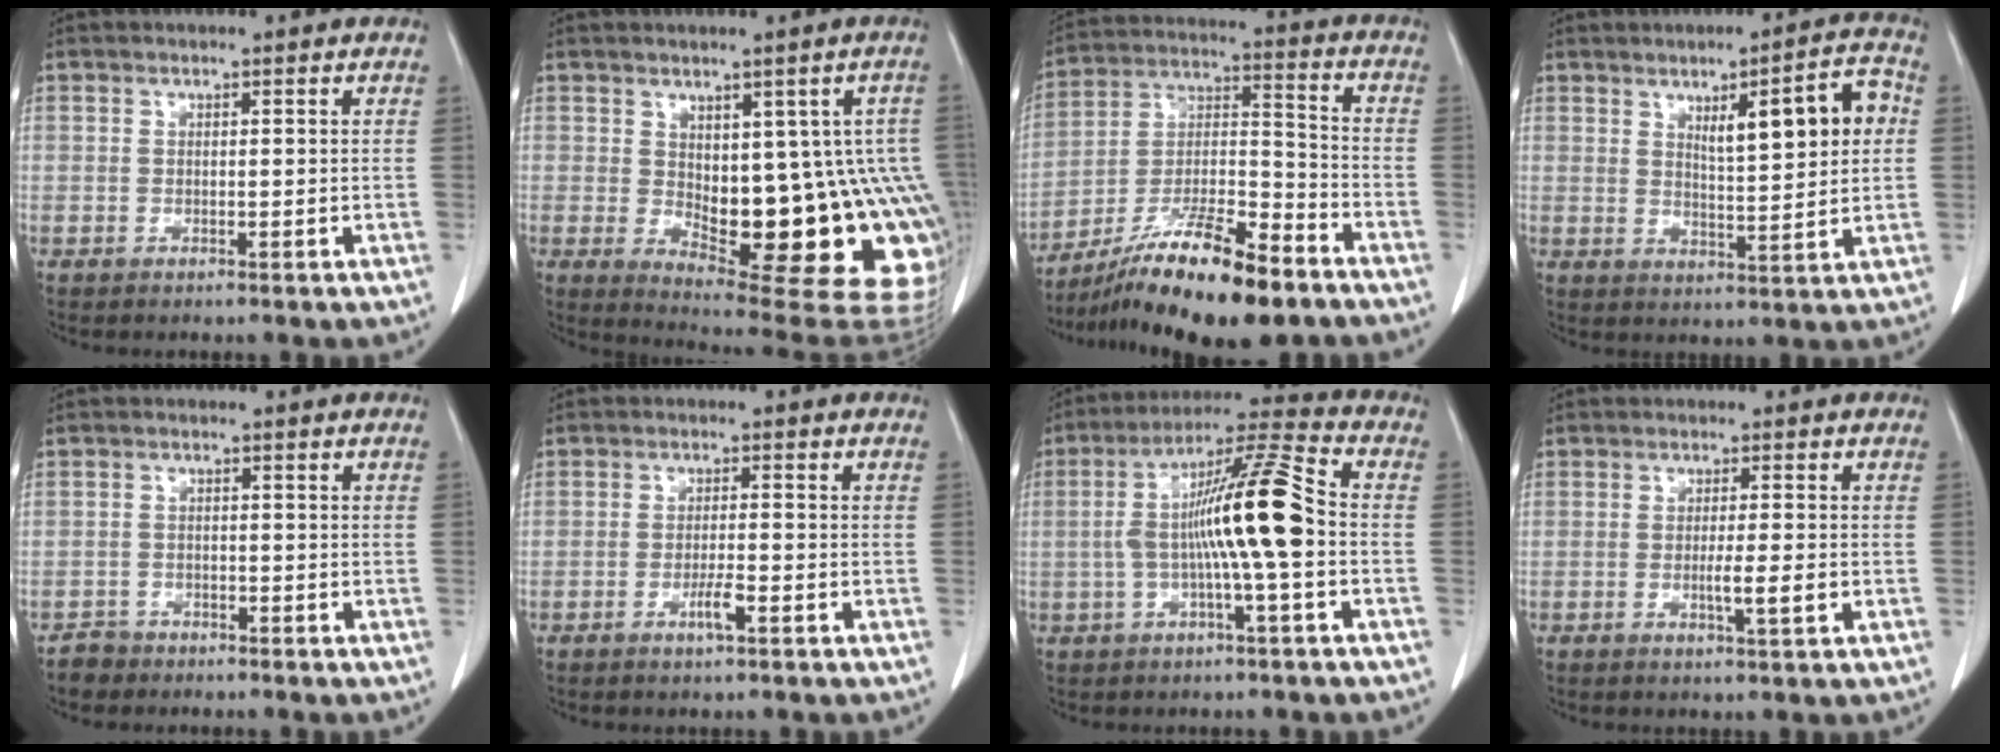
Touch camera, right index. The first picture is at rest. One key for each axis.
{"total": 18.3, "fx": -2.2, "fy": 6.9, "fz": 16.8, "tx": -0.140, "ty": 0.010, "tz": -0.004}
{"total": 18.1, "fx": -12.8, "fy": 2.9, "fz": 12.5, "tx": -0.227, "ty": -0.015, "tz": -0.223}
{"total": 9.5, "fx": 2.5, "fy": 1.4, "fz": 9.0, "tx": -0.132, "ty": 0.011, "tz": 0.040}
{"total": 2.8, "fx": -2.3, "fy": 1.6, "fz": -0.2, "tx": -0.002, "ty": 0.006, "tz": -0.039}
{"total": 3.0, "fx": -1.5, "fy": 0.2, "fz": 2.5, "tx": -0.047, "ty": -0.002, "tz": -0.028}
{"total": 12.8, "fx": -1.3, "fy": 0.3, "fz": 12.8, "tx": -0.229, "ty": 0.024, "tz": -0.029}
{"total": 3.6, "fx": -0.9, "fy": -0.1, "fz": 3.4, "tx": -0.057, "ty": -0.005, "tz": -0.015}